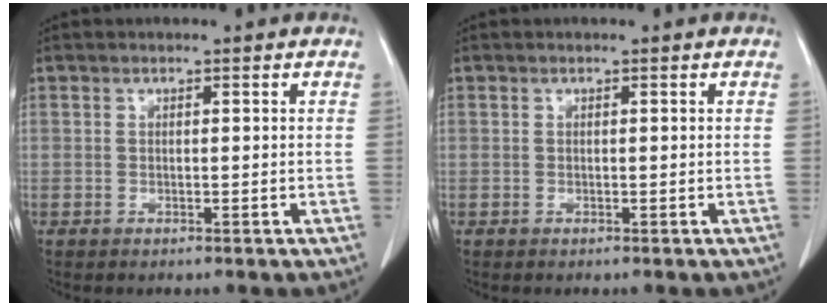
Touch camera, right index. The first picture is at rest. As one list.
[{"total": 0.0}]